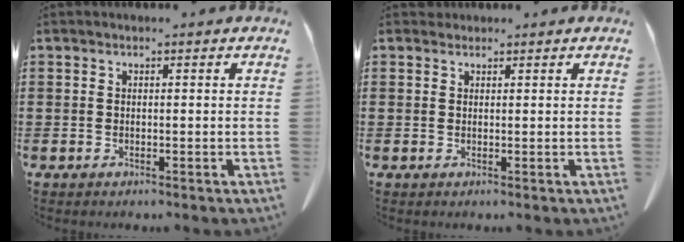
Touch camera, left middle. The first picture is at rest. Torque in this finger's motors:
{"motor_torque": [0.02, 0.00, 0.00, 0.01]}